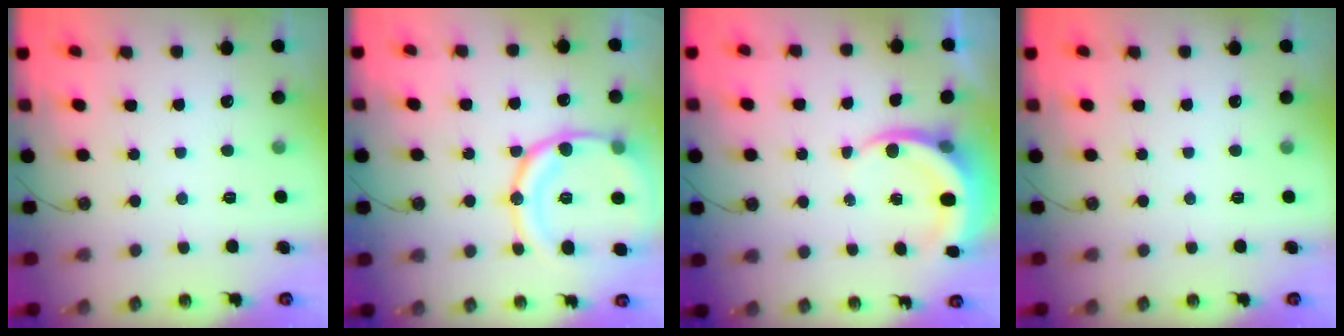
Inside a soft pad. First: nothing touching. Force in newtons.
{"total": 17.8, "press": 17.8, "slide": 1.5}
{"total": 5.9, "press": 5.9, "slide": 0.7}
{"total": 0.0}